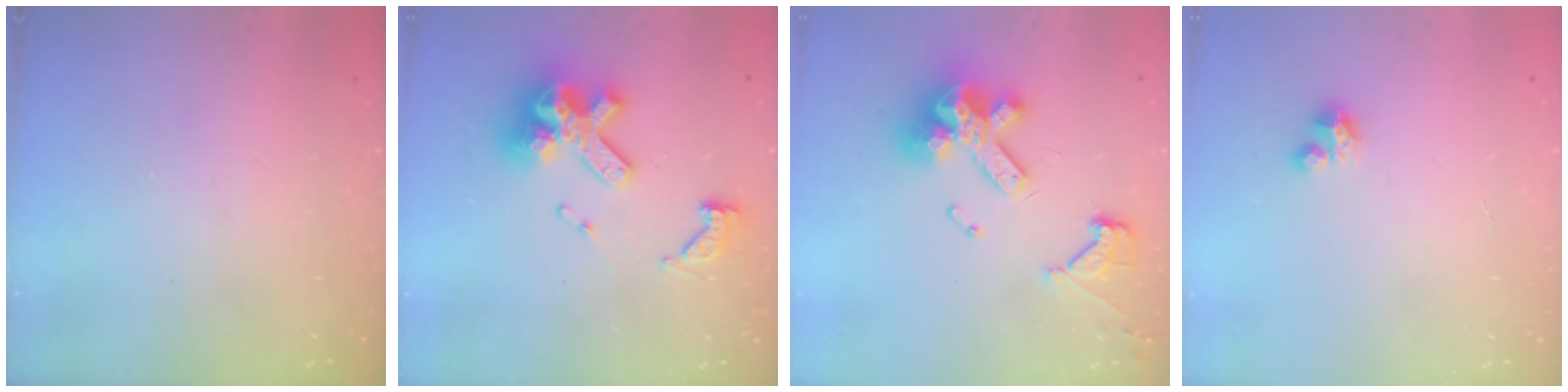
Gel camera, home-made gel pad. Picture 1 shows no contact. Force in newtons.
{"total": 14.4, "press": 14.4, "slide": 1.6}
{"total": 15.0, "press": 14.9, "slide": 1.6}
{"total": 2.8, "press": 2.8, "slide": 0.2}